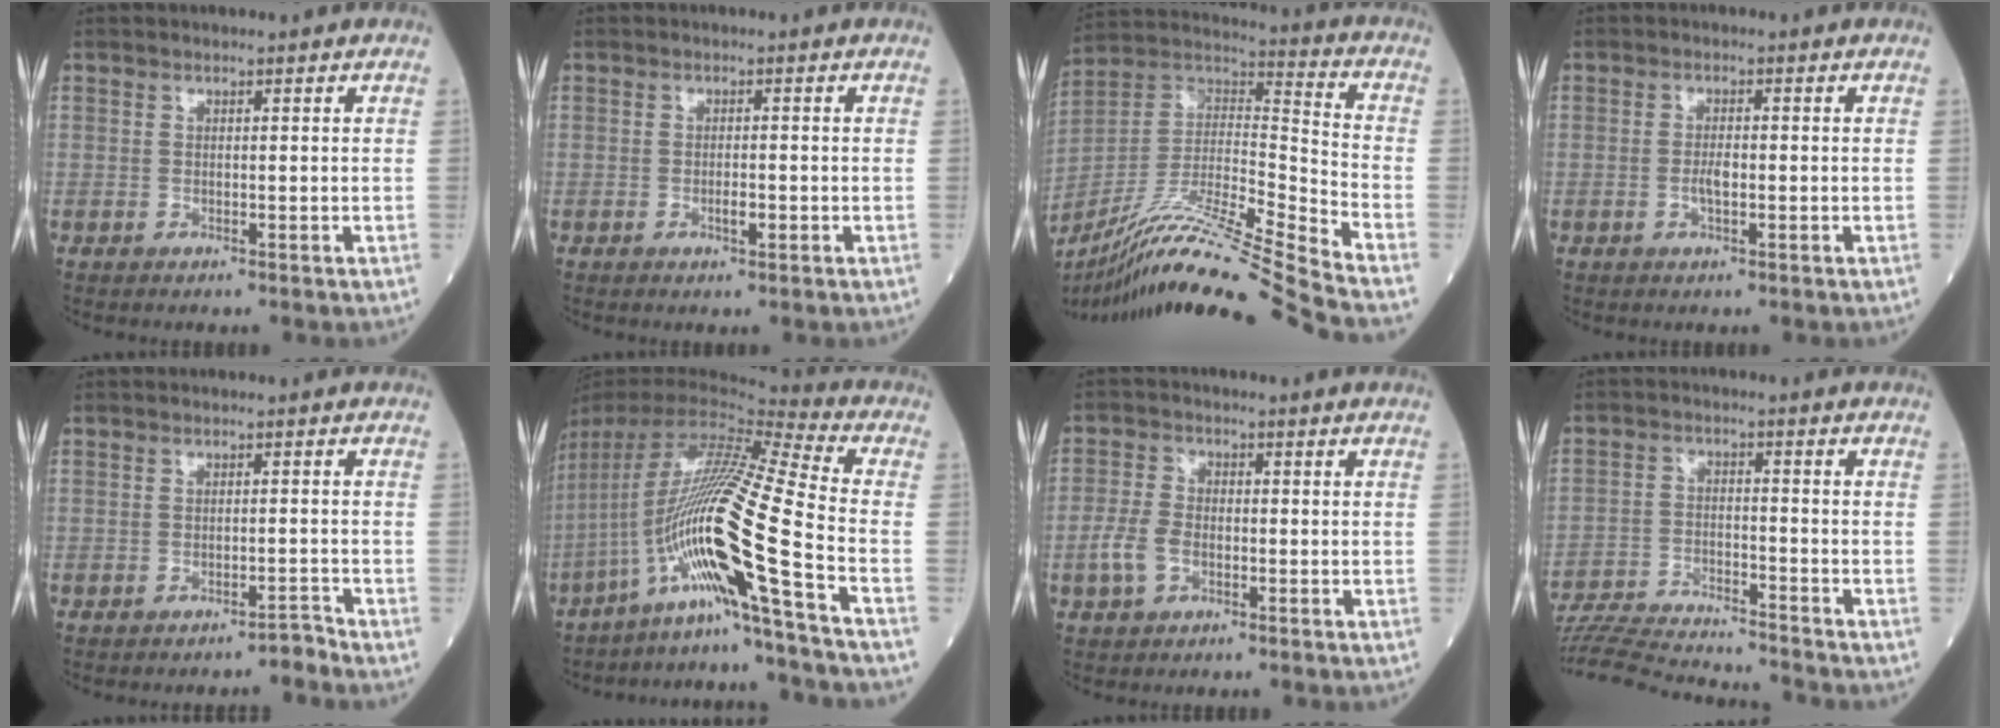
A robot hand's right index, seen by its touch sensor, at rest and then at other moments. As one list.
[{"total": 1.7, "force": [-0.6, 0.5, 1.5], "torque": [-0.024, 0.000, -0.008]}, {"total": 25.4, "force": [-21.5, -2.5, 13.4], "torque": [-0.238, -0.037, -0.377]}, {"total": 2.1, "force": [-0.5, 0.7, 2.0], "torque": [-0.039, 0.002, -0.008]}, {"total": 1.7, "force": [-1.6, -0.2, 0.3], "torque": [0.002, -0.002, -0.023]}, {"total": 20.3, "force": [-8.7, -2.1, 18.2], "torque": [-0.374, -0.013, -0.170]}, {"total": 4.7, "force": [-1.8, 2.8, 3.3], "torque": [-0.087, 0.006, -0.036]}, {"total": 16.5, "force": [-15.9, 0.6, 4.5], "torque": [-0.088, -0.009, -0.250]}]